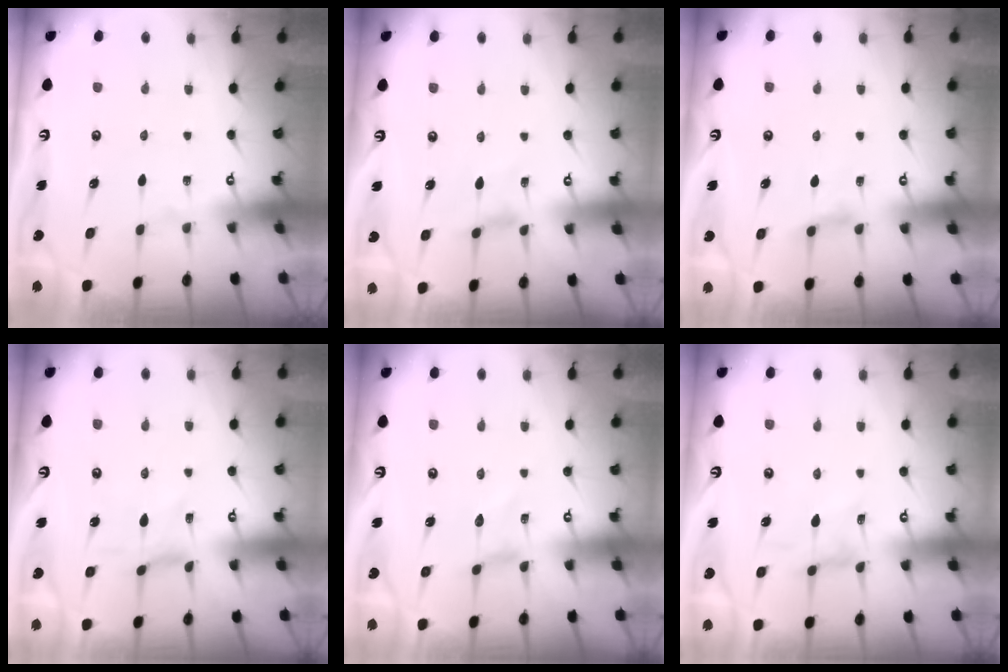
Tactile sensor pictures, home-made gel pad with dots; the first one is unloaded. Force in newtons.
{"total": 1.4, "press": 1.3, "slide": 0.4}
{"total": 2.8, "press": 2.7, "slide": 0.6}
{"total": 0.0}
{"total": 0.0}
{"total": 1.4, "press": 1.3, "slide": 0.3}